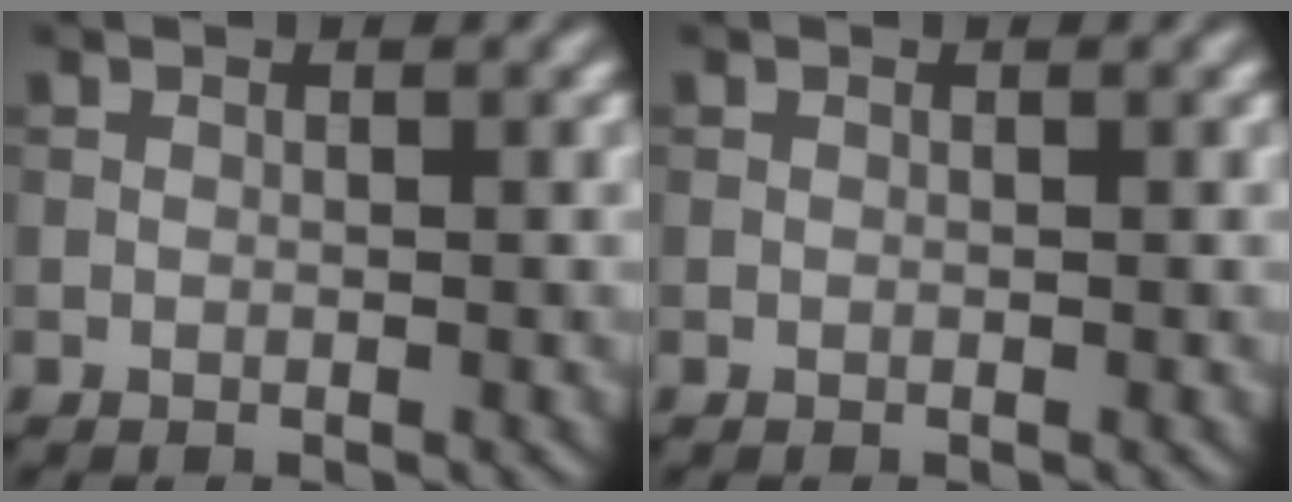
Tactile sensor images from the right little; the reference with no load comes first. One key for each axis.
{"total": 0.0}